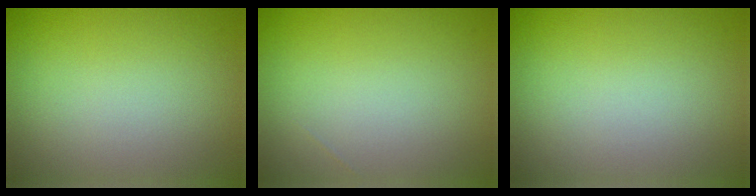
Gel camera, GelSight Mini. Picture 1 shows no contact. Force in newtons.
{"total": 0.0}
{"total": 0.0}